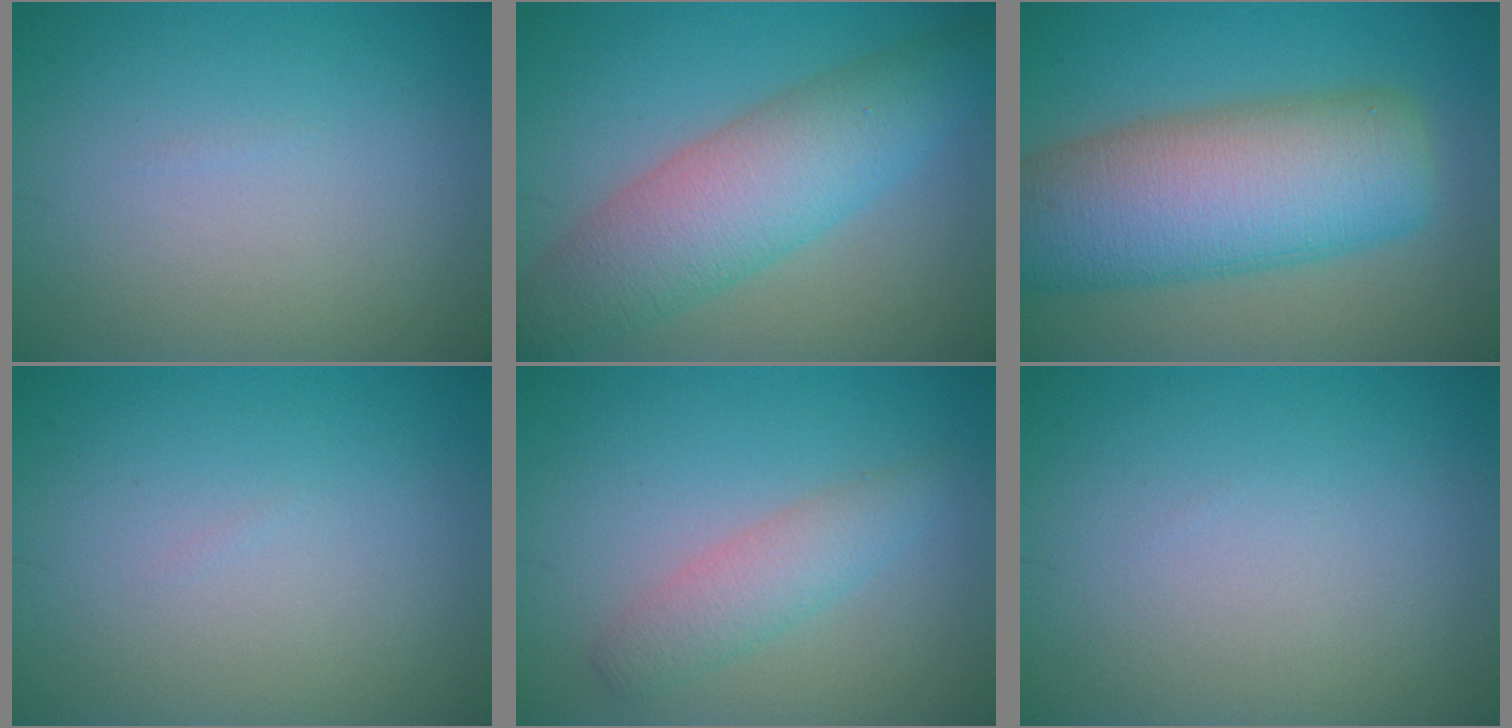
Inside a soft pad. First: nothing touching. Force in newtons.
{"total": 7.8, "press": 7.8, "slide": 0.2}
{"total": 12.1, "press": 12.1, "slide": 0.4}
{"total": 0.0}
{"total": 2.9, "press": 2.9, "slide": 0.1}
{"total": 0.0}